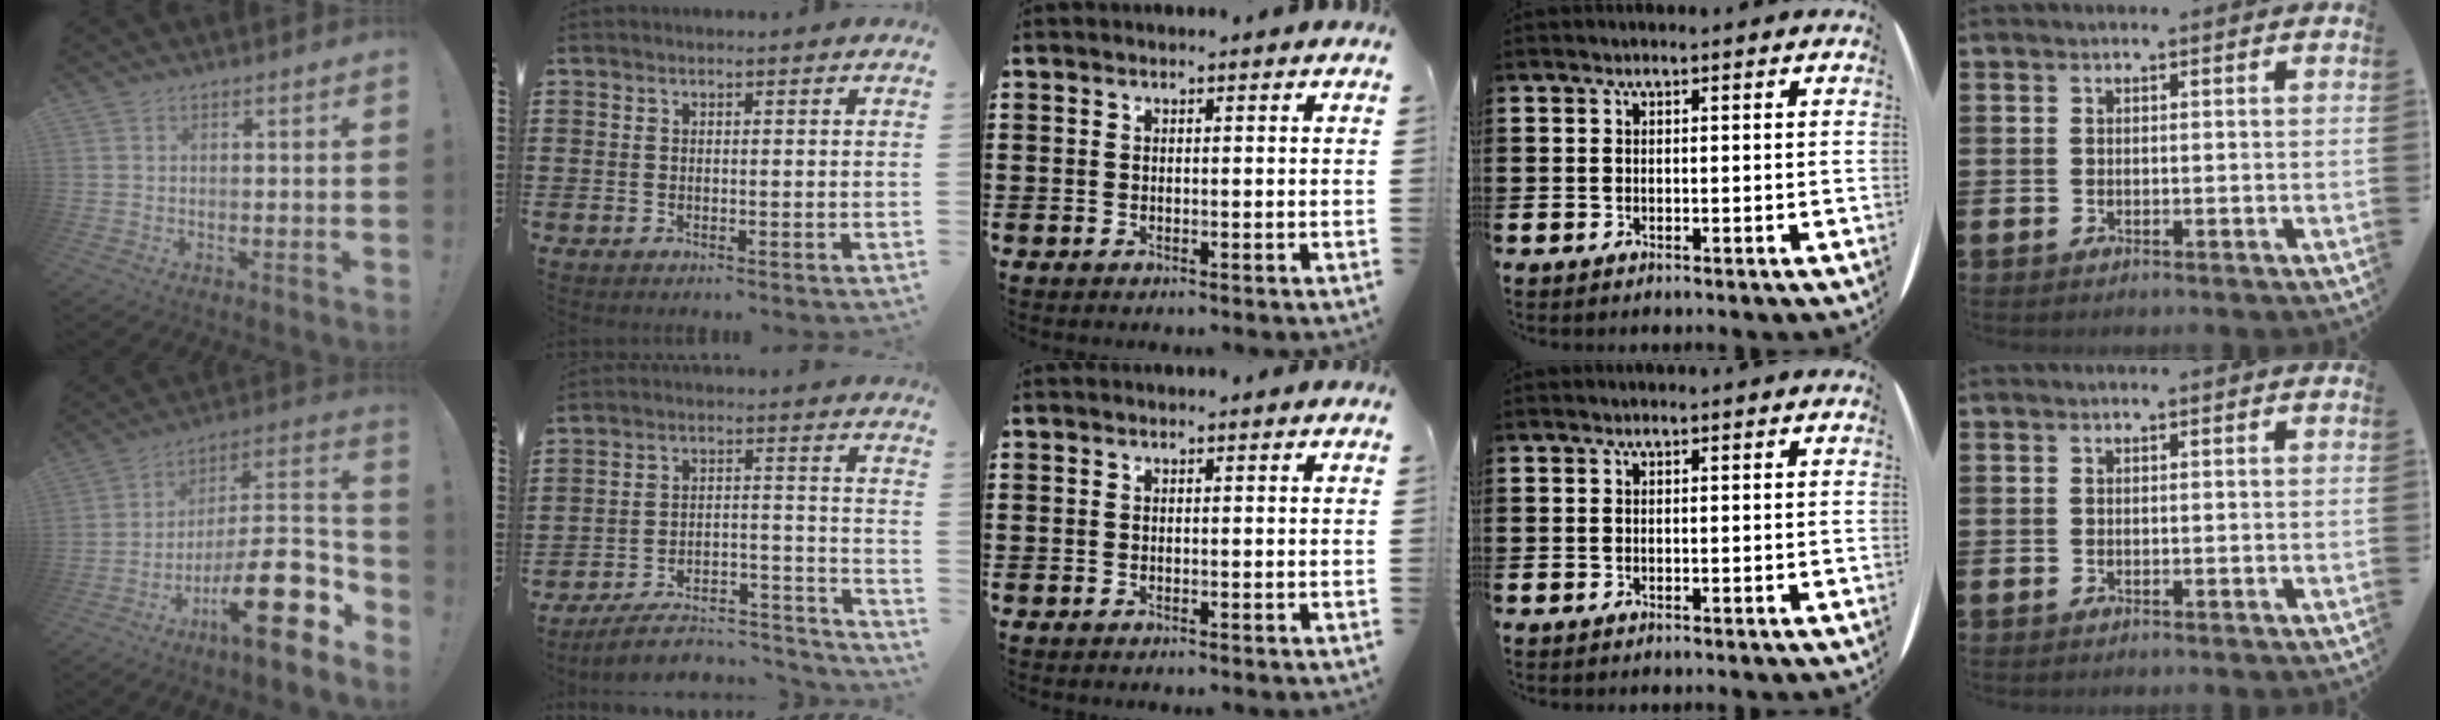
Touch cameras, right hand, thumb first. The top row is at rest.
{"thumb": {"total": 23.1, "force": [-9.8, 6.4, 20.0], "torque": [-0.309, 0.046, -0.157]}, "index": {"total": 6.7, "force": [-5.7, 1.9, 3.0], "torque": [-0.049, 0.006, -0.110]}}